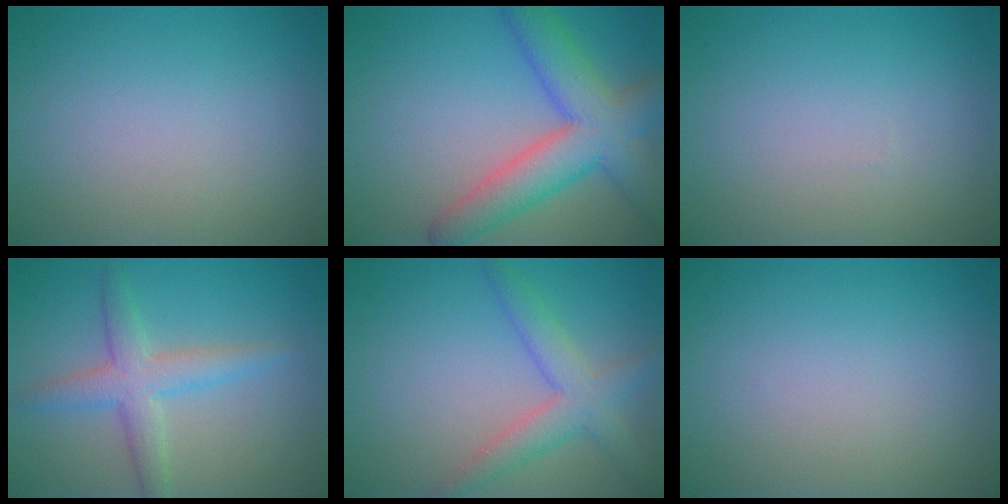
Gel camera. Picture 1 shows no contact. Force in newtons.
{"total": 7.6, "press": 7.6, "slide": 0.4}
{"total": 0.0}
{"total": 3.8, "press": 3.8, "slide": 0.0}
{"total": 3.8, "press": 3.8, "slide": 0.2}
{"total": 0.0}